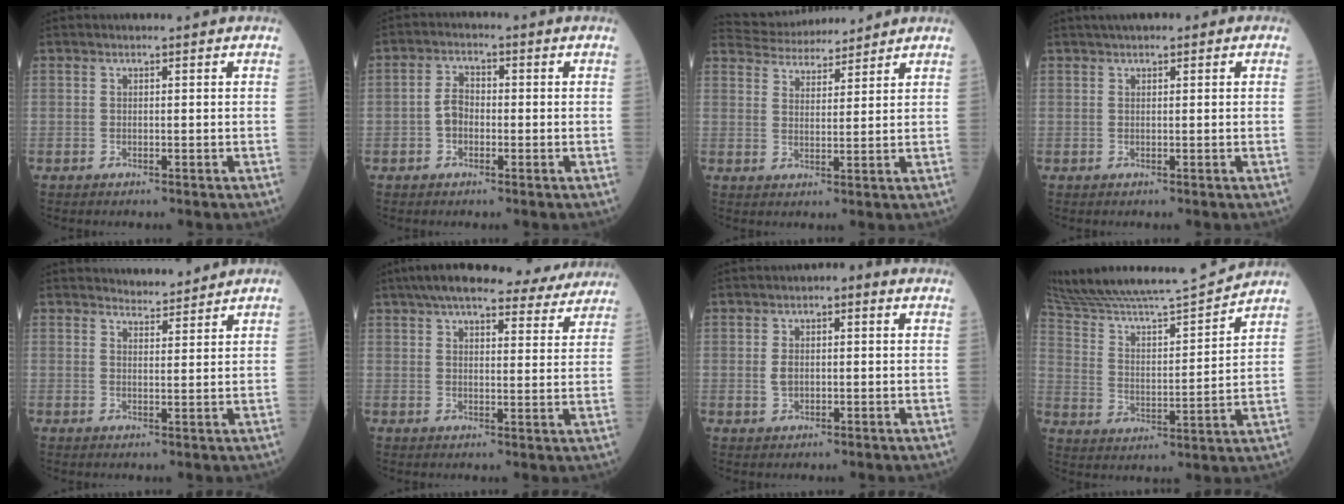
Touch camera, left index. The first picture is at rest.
{"total": 3.4, "force": [-0.7, 2.3, 2.4], "torque": [-0.050, 0.013, -0.018]}
{"total": 8.7, "force": [8.5, 1.2, 1.5], "torque": [-0.035, 0.023, 0.139]}
{"total": 3.5, "force": [2.0, 1.5, 2.5], "torque": [-0.043, 0.021, 0.030]}
{"total": 3.0, "force": [3.0, 0.2, -0.3], "torque": [-0.004, 0.002, 0.050]}
{"total": 20.3, "force": [17.7, 4.7, 9.0], "torque": [-0.134, 0.038, 0.227]}
{"total": 3.6, "force": [0.2, 2.2, 2.9], "torque": [-0.057, 0.015, 0.001]}
{"total": 17.5, "force": [16.5, -1.1, 5.6], "torque": [-0.113, -0.026, 0.277]}